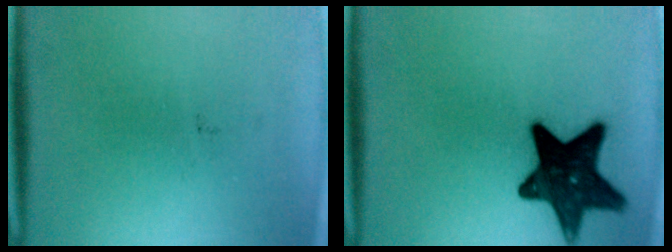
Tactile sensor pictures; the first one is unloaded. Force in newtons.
{"total": 15.5}